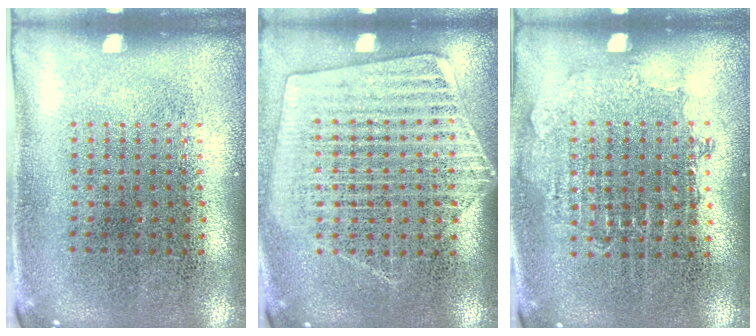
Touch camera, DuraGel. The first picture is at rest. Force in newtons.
{"total": 1.6, "press": 1.5, "slide": 0.5}
{"total": 0.8, "press": 0.8, "slide": 0.2}